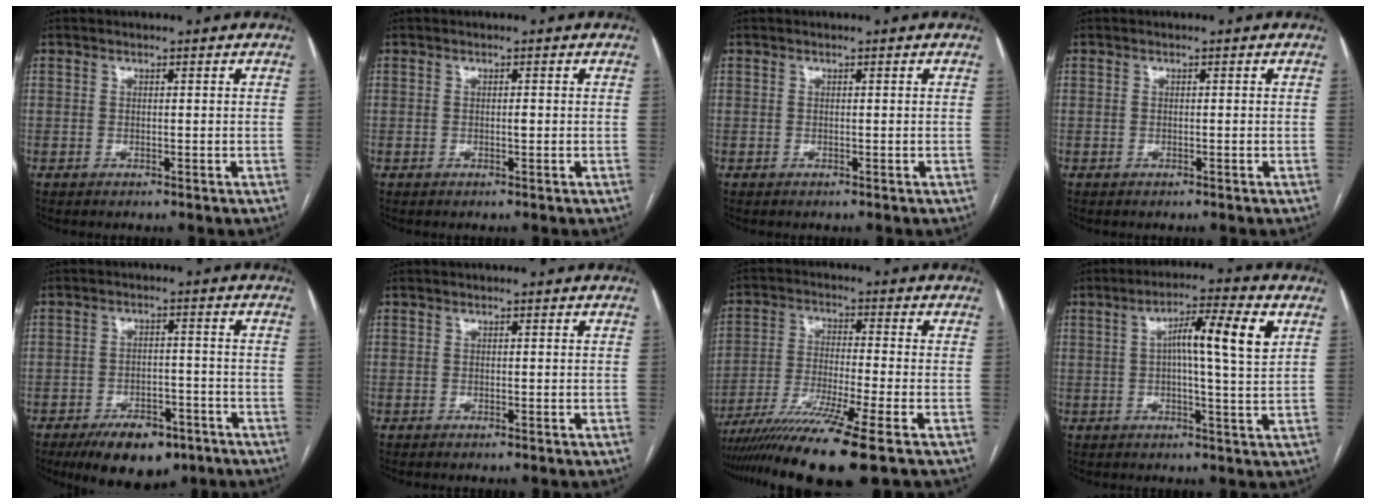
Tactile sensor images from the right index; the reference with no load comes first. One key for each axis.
{"total": 0.6, "fx": 0.0, "fy": -0.1, "fz": 0.6, "tx": -0.011, "ty": -0.001, "tz": -0.001}
{"total": 0.0}
{"total": 0.0}
{"total": 9.7, "fx": -6.6, "fy": 4.5, "fz": 5.5, "tx": -0.081, "ty": -0.002, "tz": -0.101}
{"total": 0.0}
{"total": 13.3, "fx": -9.4, "fy": -1.7, "fz": 9.3, "tx": -0.173, "ty": -0.035, "tz": -0.161}
{"total": 9.5, "fx": 2.5, "fy": 0.3, "fz": 9.2, "tx": -0.150, "ty": 0.017, "tz": 0.034}